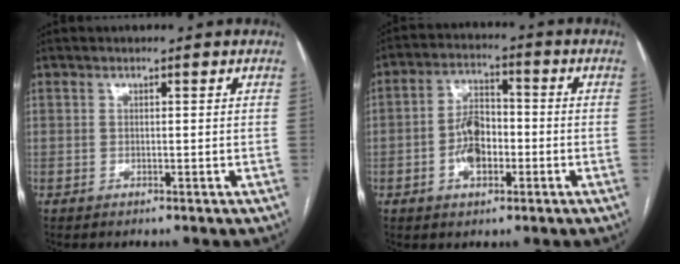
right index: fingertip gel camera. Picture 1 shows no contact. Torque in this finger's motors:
{"motor_torque": [1.35, -0.20, 0.54, 0.13]}